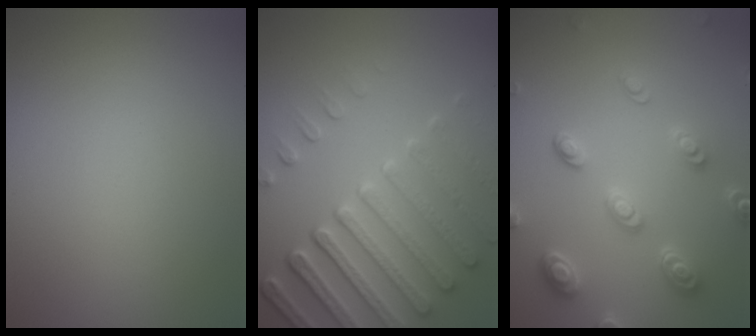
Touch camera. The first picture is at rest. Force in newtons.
{"total": 7.1, "press": 5.4, "slide": 4.6}
{"total": 4.5, "press": 3.7, "slide": 2.6}